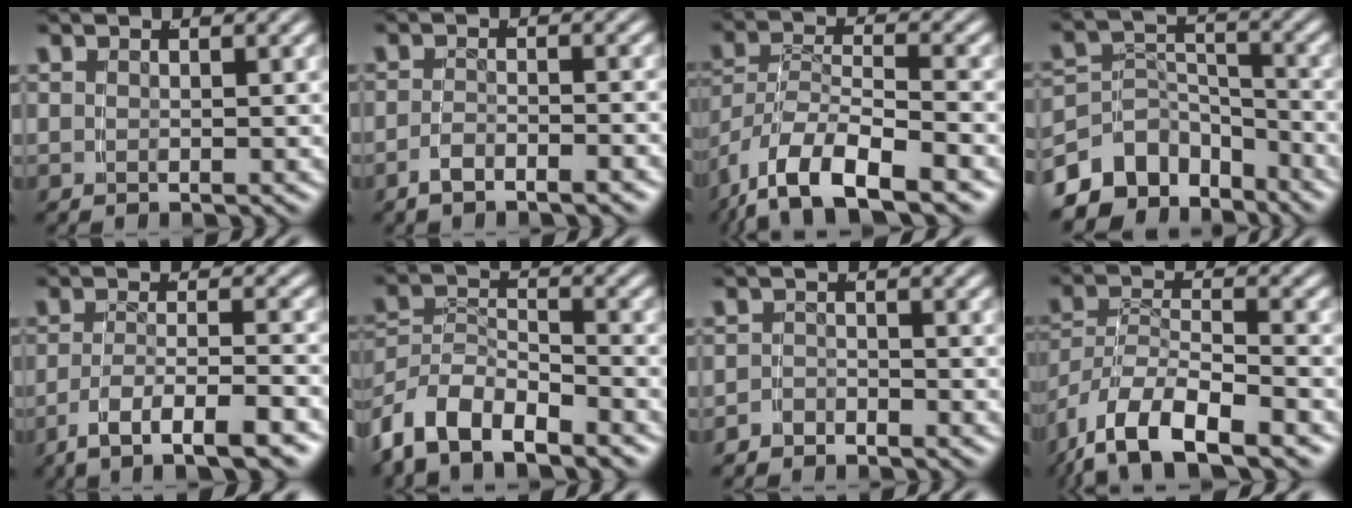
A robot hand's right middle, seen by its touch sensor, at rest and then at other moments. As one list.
[{"total": 2.3, "force": [-2.1, 0.0, 0.9], "torque": [-0.016, 0.001, -0.039]}, {"total": 8.3, "force": [-4.7, 4.7, 4.9], "torque": [-0.104, -0.025, -0.066]}, {"total": 9.7, "force": [-5.7, 6.5, 4.3], "torque": [-0.082, -0.041, -0.086]}, {"total": 6.2, "force": [-4.6, 1.3, 4.0], "torque": [-0.064, -0.020, -0.063]}, {"total": 7.1, "force": [-4.3, 4.7, 3.3], "torque": [-0.094, -0.024, -0.069]}, {"total": 2.2, "force": [-2.1, 0.7, -0.2], "torque": [0.004, -0.009, -0.035]}, {"total": 8.9, "force": [-5.0, 5.5, 4.9], "torque": [-0.106, -0.026, -0.073]}]